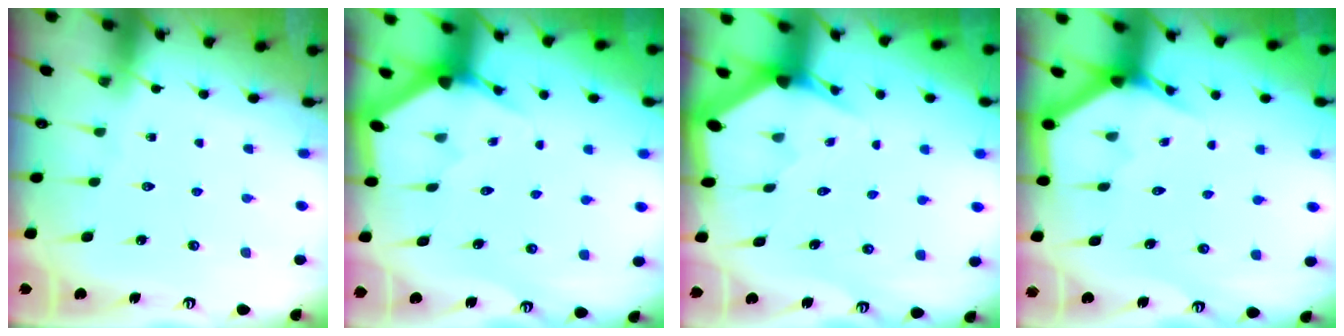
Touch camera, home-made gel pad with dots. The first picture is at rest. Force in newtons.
{"total": 3.4, "press": 3.4, "slide": 0.1}
{"total": 3.1, "press": 3.1, "slide": 0.2}
{"total": 3.9, "press": 3.9, "slide": 0.3}